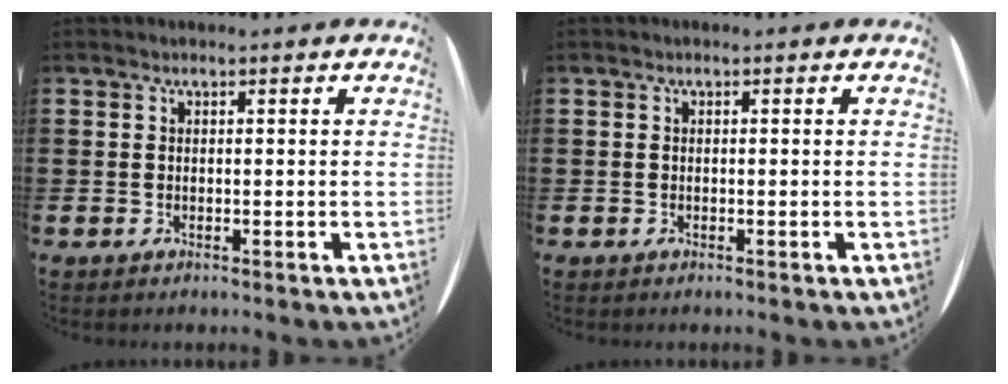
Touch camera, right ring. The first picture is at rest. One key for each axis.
{"total": 0.0}